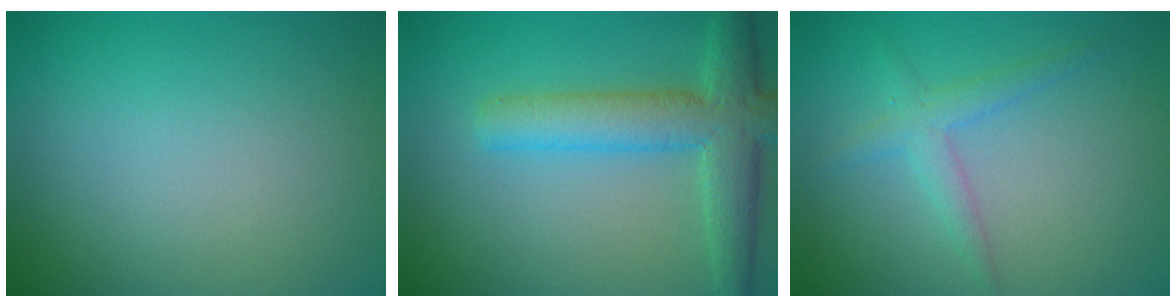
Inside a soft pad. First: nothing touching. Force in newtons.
{"total": 5.6, "press": 5.6, "slide": 0.3}
{"total": 2.0, "press": 2.0, "slide": 0.0}